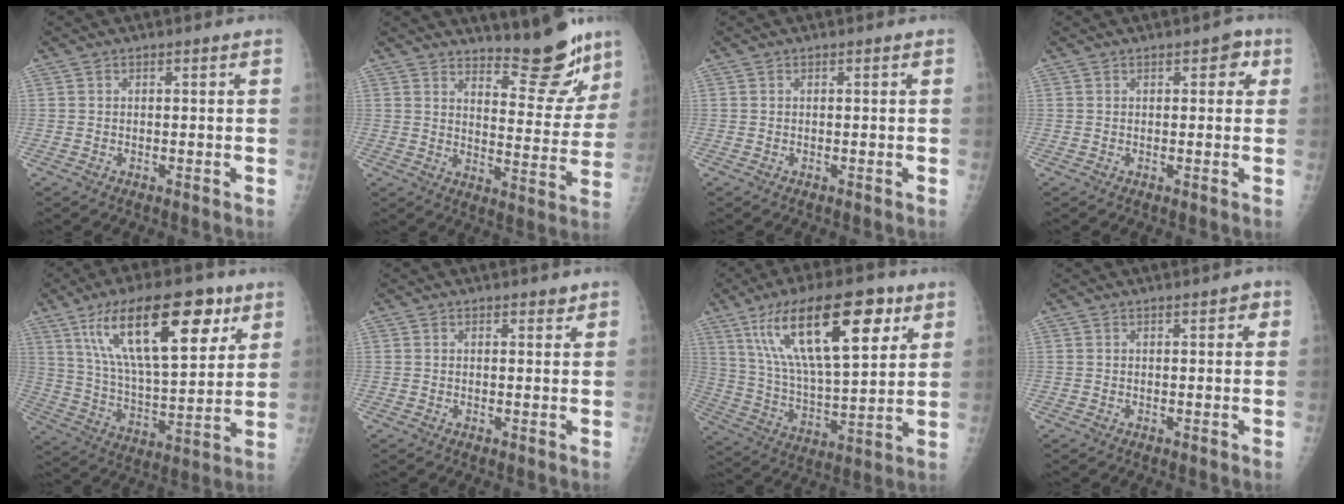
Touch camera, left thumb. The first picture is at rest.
{"total": 13.3, "force": [11.2, 3.4, 6.2], "torque": [-0.051, -0.102, 0.158]}
{"total": 0.0}
{"total": 3.1, "force": [1.3, 1.8, 2.2], "torque": [-0.002, 0.002, 0.007]}
{"total": 23.0, "force": [11.5, 8.9, 17.8], "torque": [-0.266, -0.032, 0.200]}
{"total": 1.4, "force": [1.1, 0.7, 0.5], "torque": [0.005, -0.007, 0.012]}
{"total": 23.4, "force": [11.4, 8.6, 18.6], "torque": [-0.295, -0.027, 0.199]}
{"total": 1.8, "force": [1.0, 0.8, 1.3], "torque": [-0.008, 0.000, 0.009]}